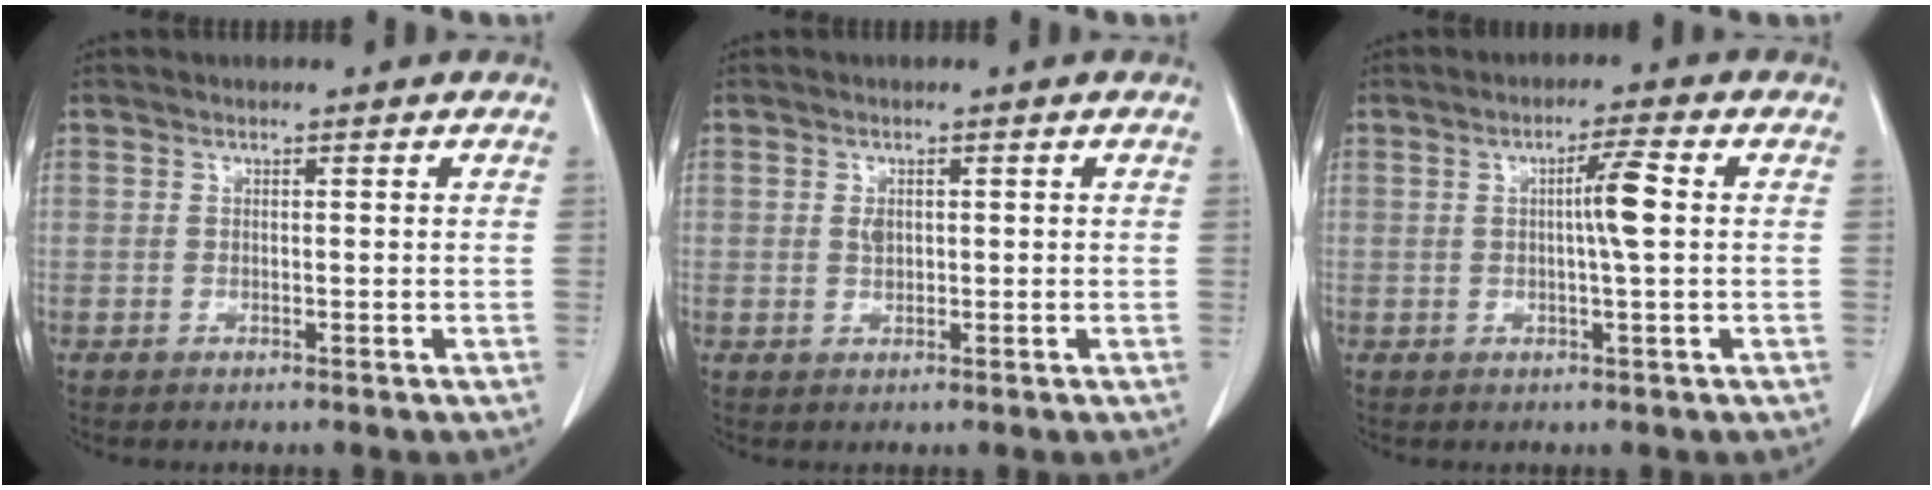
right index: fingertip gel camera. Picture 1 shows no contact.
{"total": 1.5, "force": [0.3, 0.9, 1.1], "torque": [-0.019, -0.002, 0.005]}
{"total": 4.3, "force": [0.3, -0.4, 4.3], "torque": [-0.074, 0.000, 0.005]}